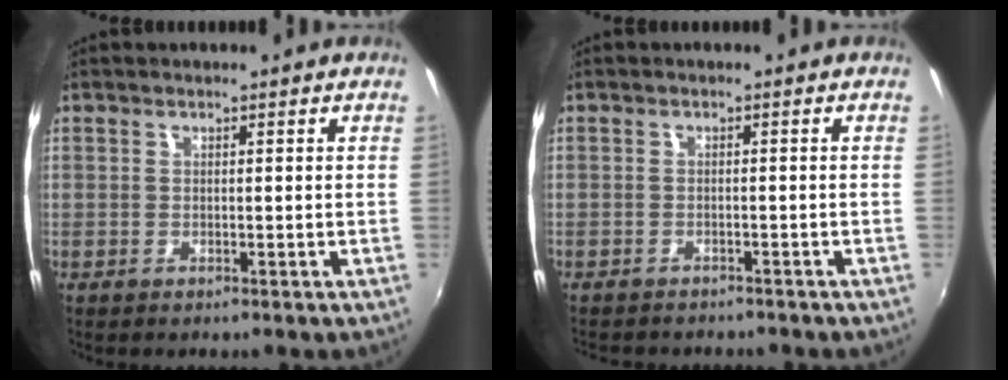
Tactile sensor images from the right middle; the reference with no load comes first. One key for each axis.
{"total": 4.5, "fx": -4.1, "fy": 1.2, "fz": 1.3, "tx": -0.036, "ty": -0.014, "tz": -0.061}